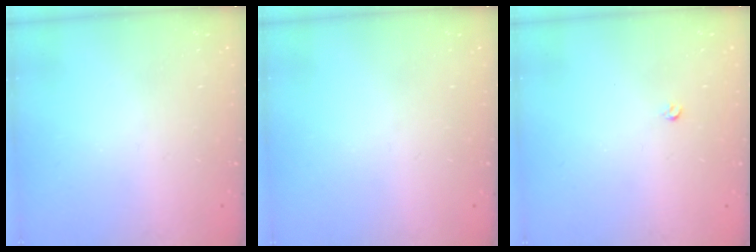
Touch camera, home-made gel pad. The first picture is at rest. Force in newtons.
{"total": 0.0}
{"total": 2.6, "press": 2.5, "slide": 0.4}